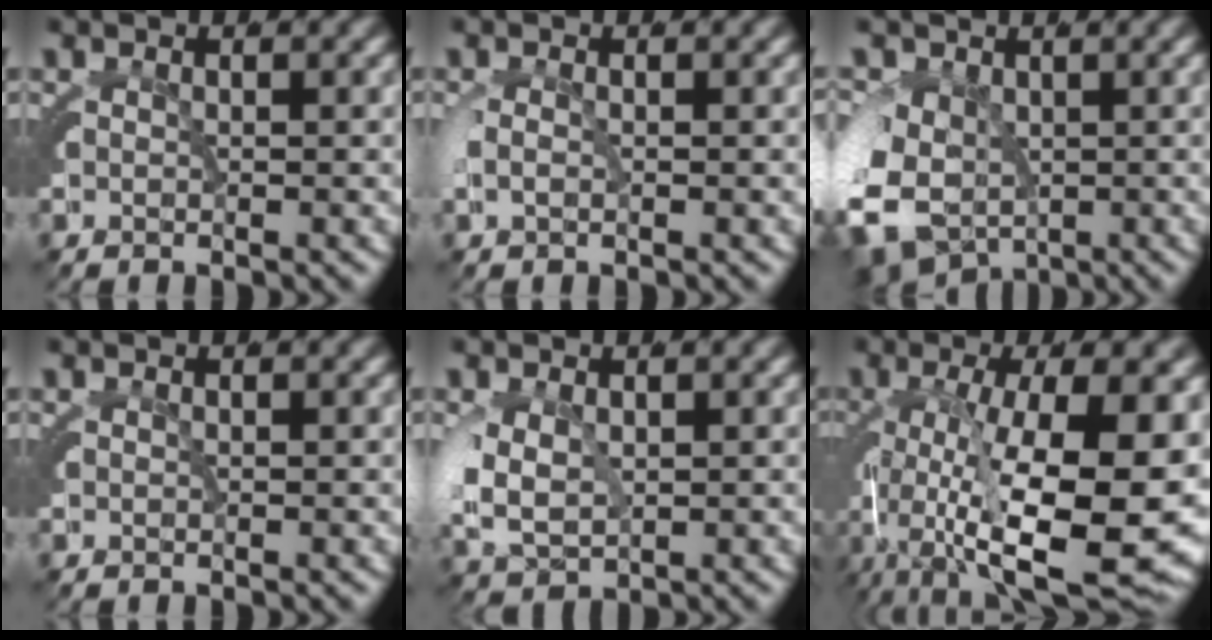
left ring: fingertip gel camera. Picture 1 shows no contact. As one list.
[{"total": 0.5, "force": [-0.5, 0.1, 0.1], "torque": [-0.008, 0.001, -0.009]}, {"total": 9.6, "force": [-3.3, 8.1, 3.9], "torque": [-0.104, -0.052, -0.038]}, {"total": 0.0}, {"total": 3.3, "force": [-0.7, 2.8, 1.6], "torque": [-0.056, -0.016, -0.003]}, {"total": 13.0, "force": [-2.2, 4.4, 12.1], "torque": [-0.183, -0.028, -0.007]}]